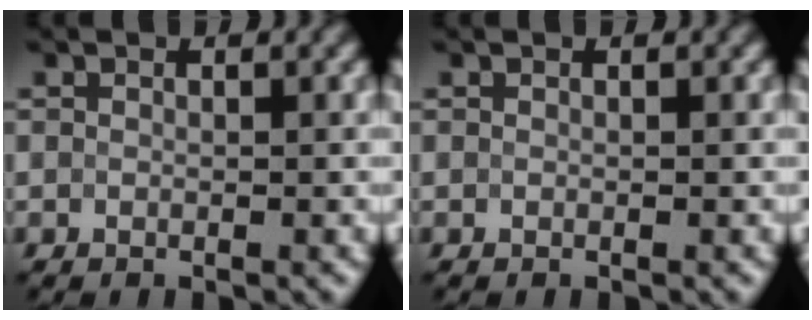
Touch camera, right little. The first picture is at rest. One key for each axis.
{"total": 0.0}